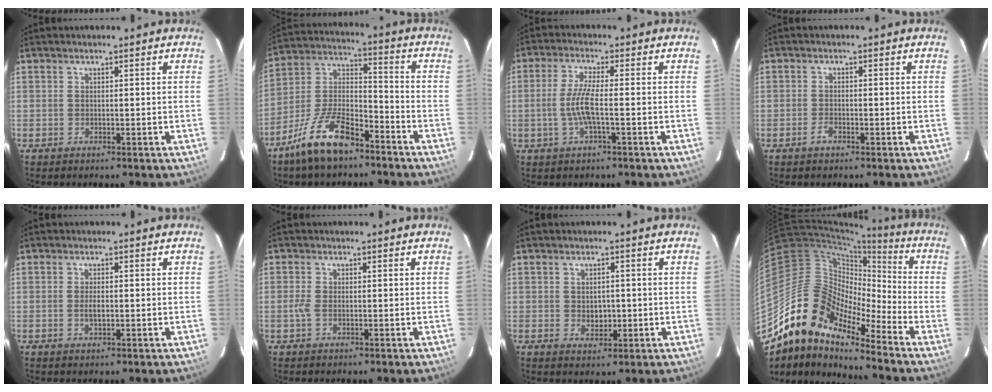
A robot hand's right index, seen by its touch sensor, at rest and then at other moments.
{"total": 14.3, "force": [-9.6, 5.6, 9.0], "torque": [-0.188, 0.013, -0.178]}
{"total": 5.9, "force": [-1.5, 0.2, 5.7], "torque": [-0.117, -0.003, -0.028]}
{"total": 1.8, "force": [-1.2, 0.9, 0.9], "torque": [-0.020, 0.001, -0.024]}
{"total": 2.0, "force": [-0.3, 0.8, 1.8], "torque": [-0.033, -0.001, -0.005]}
{"total": 2.0, "force": [-0.5, 1.1, 1.6], "torque": [-0.037, 0.000, -0.010]}
{"total": 3.4, "force": [-0.3, 2.6, 2.1], "torque": [-0.032, 0.001, 0.000]}
{"total": 15.9, "force": [-12.5, 5.4, 8.2], "torque": [-0.128, 0.005, -0.257]}